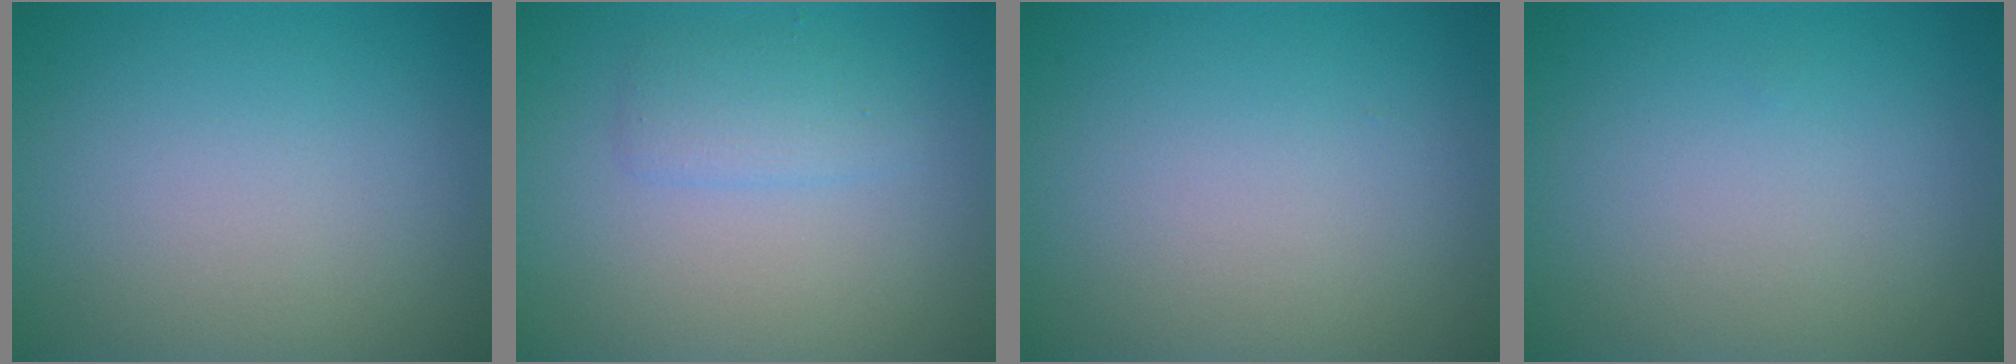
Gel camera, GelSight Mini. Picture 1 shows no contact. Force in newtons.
{"total": 1.9, "press": 1.9, "slide": 0.1}
{"total": 0.0}
{"total": 0.0}